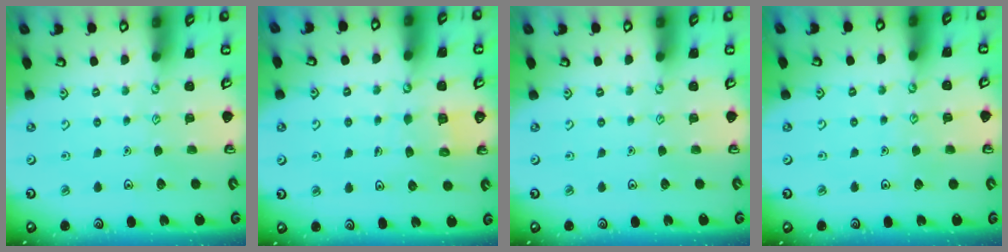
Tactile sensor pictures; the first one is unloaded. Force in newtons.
{"total": 5.3, "press": 5.3, "slide": 0.4}
{"total": 0.0}
{"total": 3.8, "press": 3.8, "slide": 0.3}